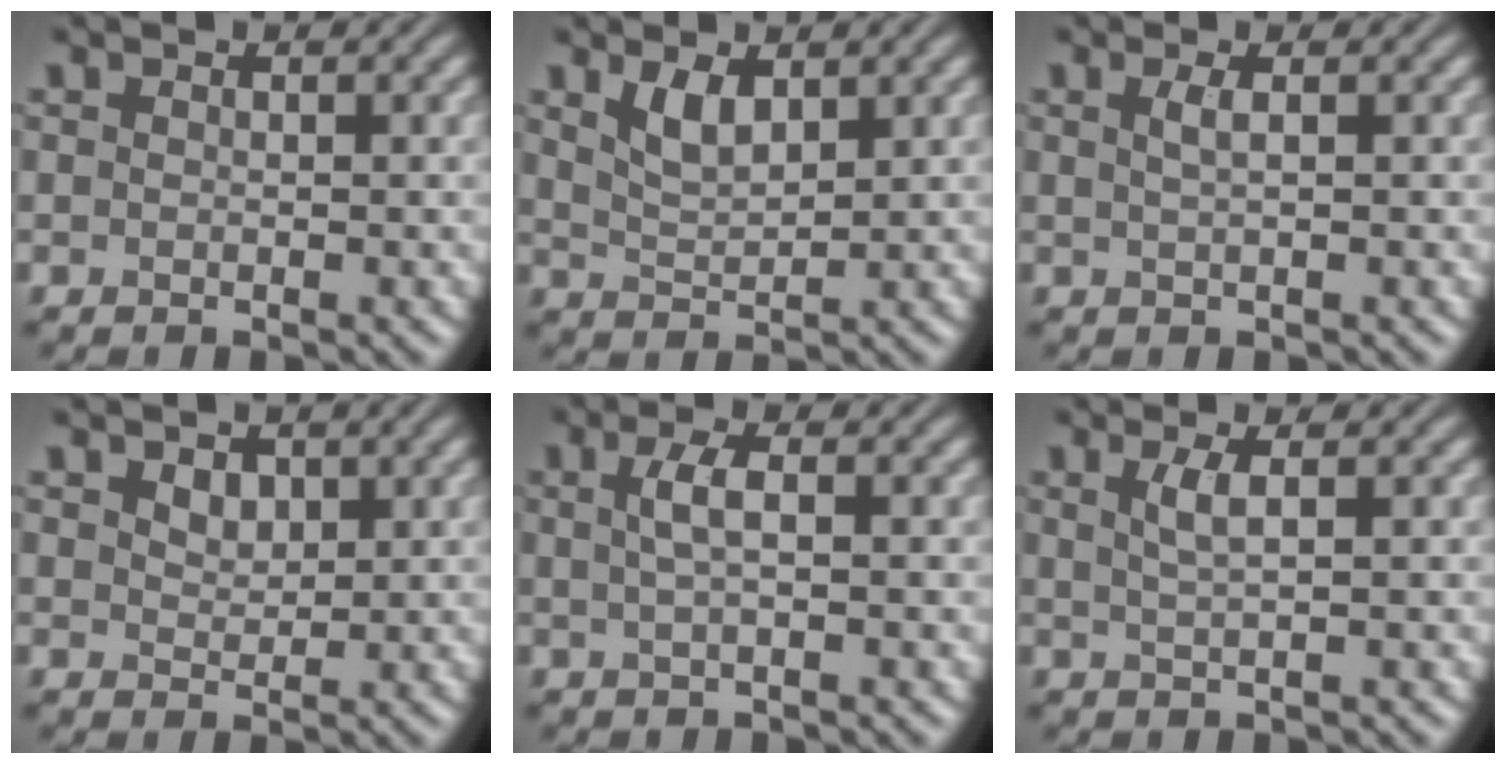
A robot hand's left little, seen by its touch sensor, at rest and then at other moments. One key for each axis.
{"total": 2.6, "fx": 1.6, "fy": 1.1, "fz": 1.8, "tx": -0.042, "ty": -0.004, "tz": 0.035}
{"total": 1.4, "fx": 0.4, "fy": 0.5, "fz": 1.2, "tx": -0.020, "ty": 0.003, "tz": 0.005}
{"total": 1.6, "fx": 0.9, "fy": 1.1, "fz": 0.8, "tx": -0.017, "ty": -0.001, "tz": 0.017}
{"total": 2.1, "fx": 0.4, "fy": 0.6, "fz": 2.0, "tx": -0.042, "ty": 0.006, "tz": 0.007}
{"total": 1.9, "fx": 0.6, "fy": 0.5, "fz": 1.8, "tx": -0.032, "ty": 0.000, "tz": 0.009}